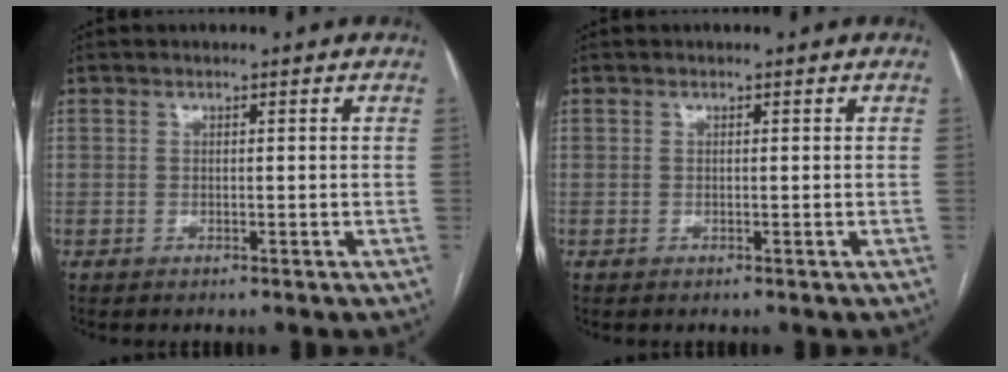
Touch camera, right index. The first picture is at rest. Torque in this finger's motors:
{"motor_torque": [-0.01, 0.00, 0.01, 0.00]}